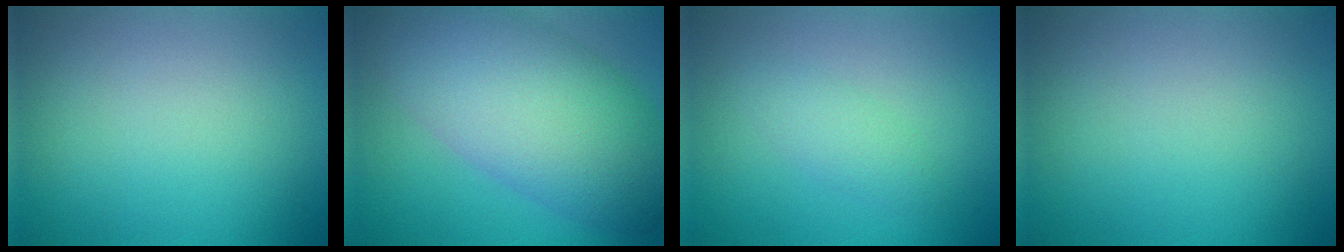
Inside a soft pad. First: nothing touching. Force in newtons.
{"total": 11.2, "press": 11.2, "slide": 0.5}
{"total": 1.7, "press": 1.7, "slide": 0.1}
{"total": 0.0}